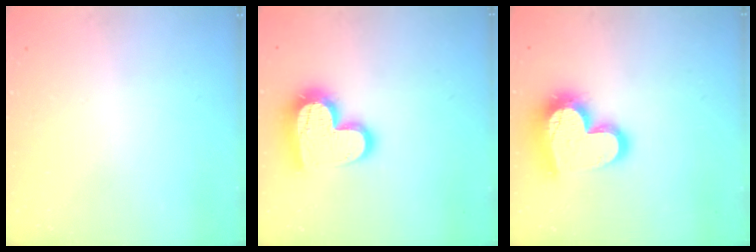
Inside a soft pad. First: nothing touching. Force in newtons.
{"total": 17.7, "press": 17.7, "slide": 1.3}
{"total": 19.6, "press": 19.6, "slide": 1.8}